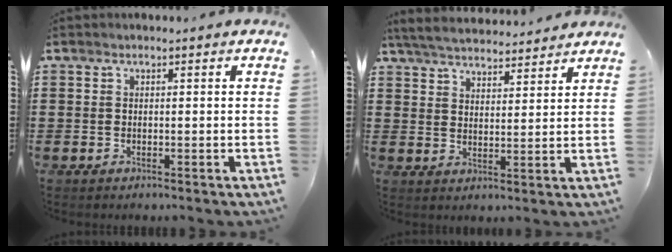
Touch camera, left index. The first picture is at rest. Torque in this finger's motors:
{"motor_torque": [2.14, 0.00, 0.03, 0.07]}